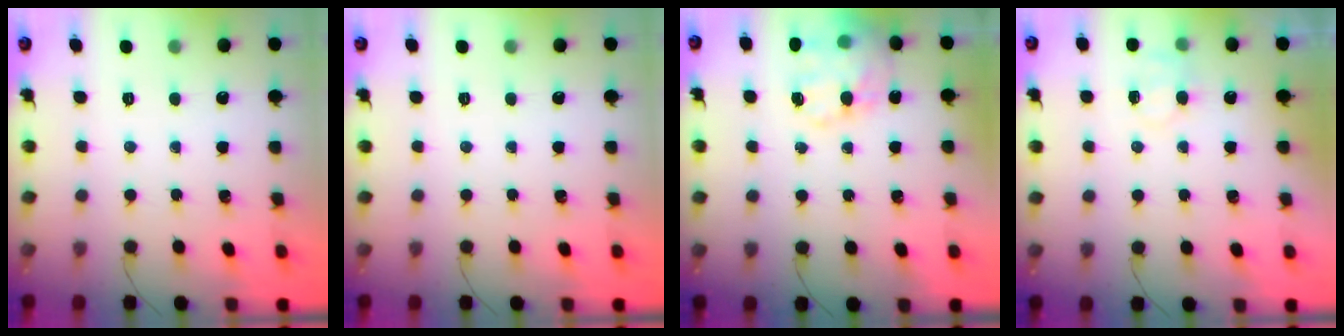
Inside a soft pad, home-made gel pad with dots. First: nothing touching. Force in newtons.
{"total": 0.0}
{"total": 18.1, "press": 17.7, "slide": 3.8}
{"total": 6.1, "press": 6.0, "slide": 1.2}